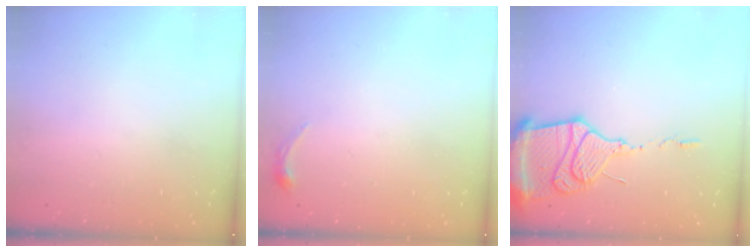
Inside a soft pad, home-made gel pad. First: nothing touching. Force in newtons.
{"total": 3.9, "press": 3.8, "slide": 0.7}
{"total": 16.9, "press": 16.8, "slide": 1.8}